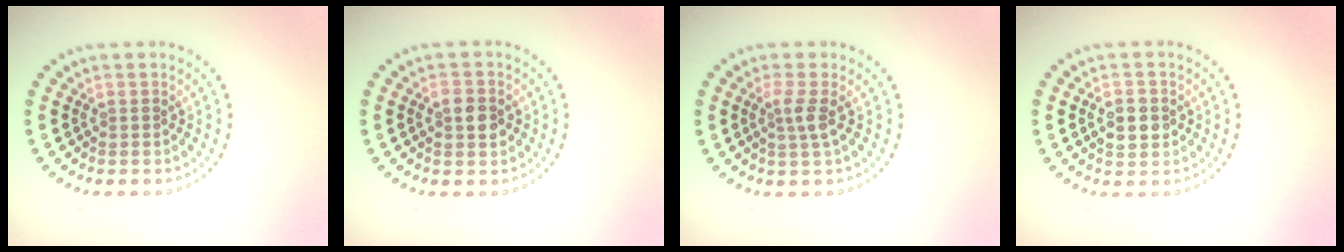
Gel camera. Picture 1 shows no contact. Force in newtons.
{"total": 2.5, "press": 2.5, "slide": 0.1}
{"total": 1.8, "press": 1.3, "slide": 1.3}
{"total": 3.0, "press": 3.0, "slide": 0.2}